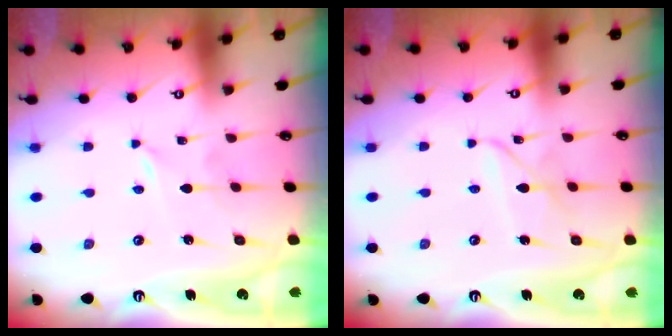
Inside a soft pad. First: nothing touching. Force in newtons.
{"total": 3.8, "press": 3.8, "slide": 0.3}